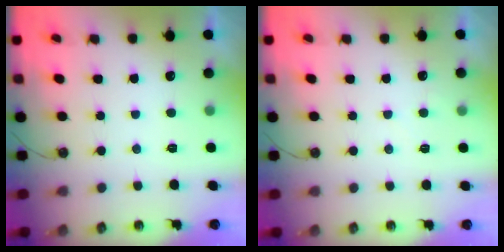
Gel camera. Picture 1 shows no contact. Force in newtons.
{"total": 1.9, "press": 1.9, "slide": 0.3}